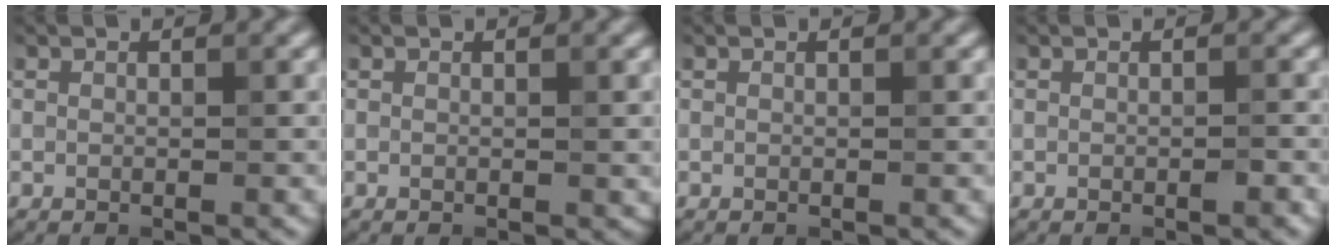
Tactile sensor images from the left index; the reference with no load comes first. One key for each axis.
{"total": 0.0}
{"total": 0.0}
{"total": 0.6, "fx": -0.3, "fy": 0.1, "fz": 0.6, "tx": -0.008, "ty": 0.001, "tz": -0.004}